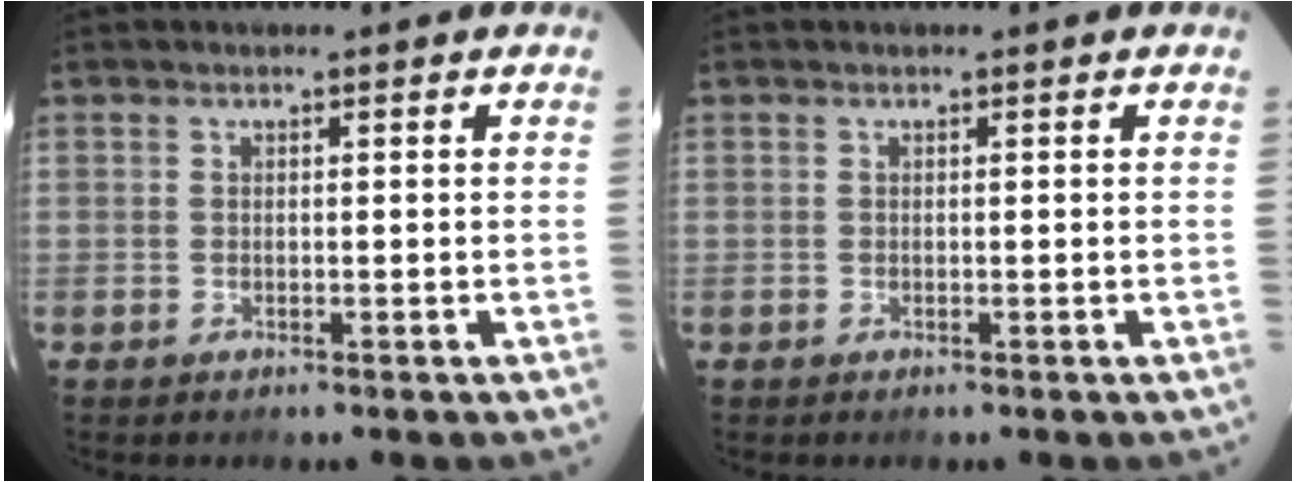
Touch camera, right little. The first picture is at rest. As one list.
[{"total": 0.0}]